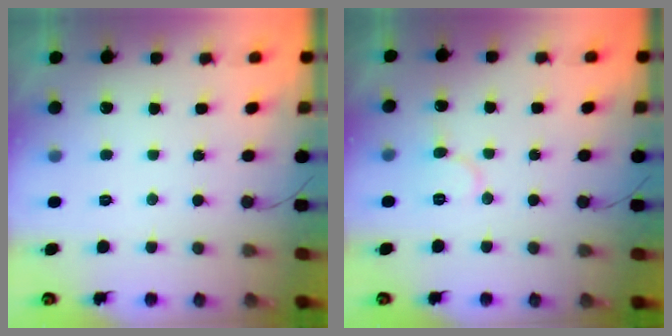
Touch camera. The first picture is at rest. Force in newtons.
{"total": 7.0, "press": 7.0, "slide": 0.7}